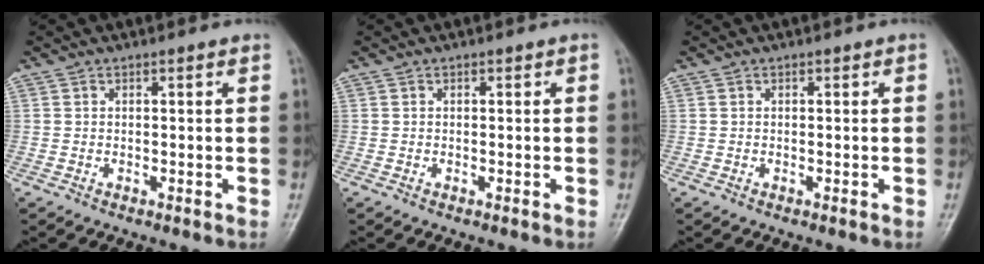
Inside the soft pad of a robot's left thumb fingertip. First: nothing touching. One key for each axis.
{"total": 0.0}
{"total": 0.0}